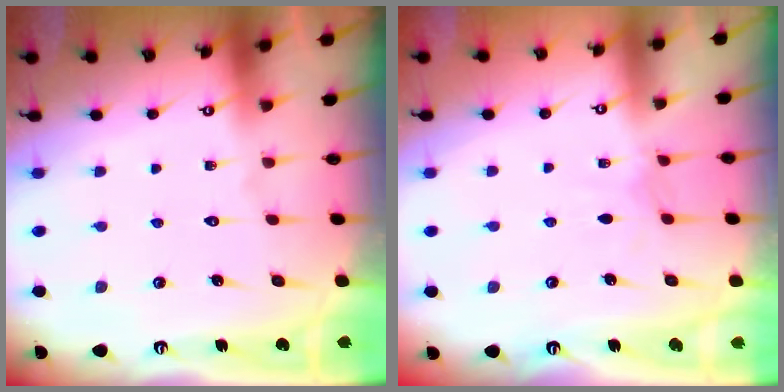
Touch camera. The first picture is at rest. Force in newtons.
{"total": 3.0, "press": 3.0, "slide": 0.3}